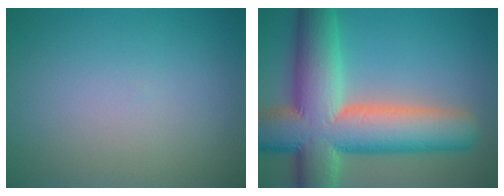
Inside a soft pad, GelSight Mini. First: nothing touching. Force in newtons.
{"total": 14.1, "press": 14.1, "slide": 0.8}